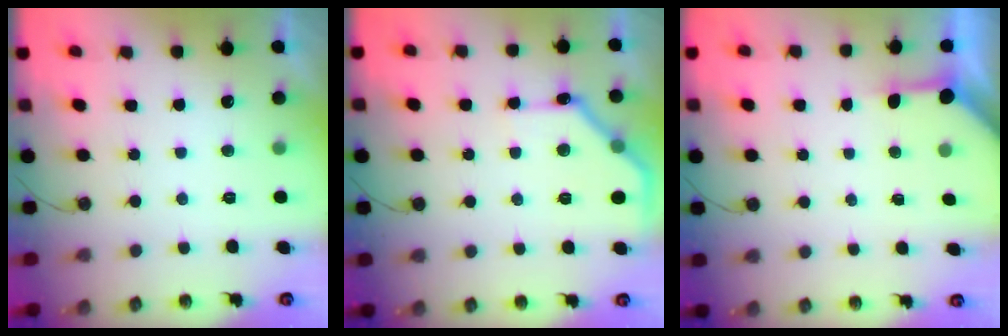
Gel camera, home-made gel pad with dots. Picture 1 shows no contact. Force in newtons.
{"total": 12.8, "press": 12.8, "slide": 0.2}
{"total": 3.3, "press": 3.3, "slide": 0.5}